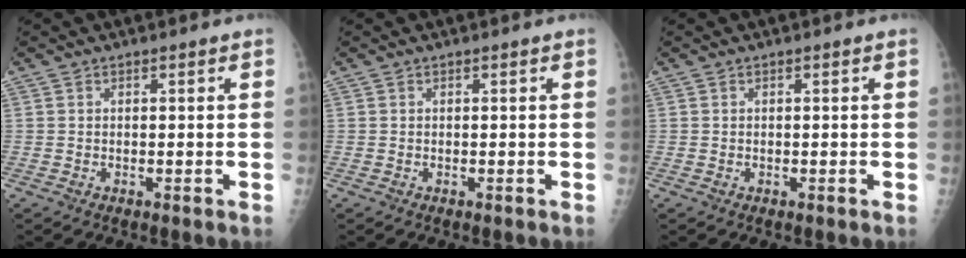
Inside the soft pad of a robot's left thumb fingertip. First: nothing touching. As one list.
[{"total": 0.0}, {"total": 0.0}]